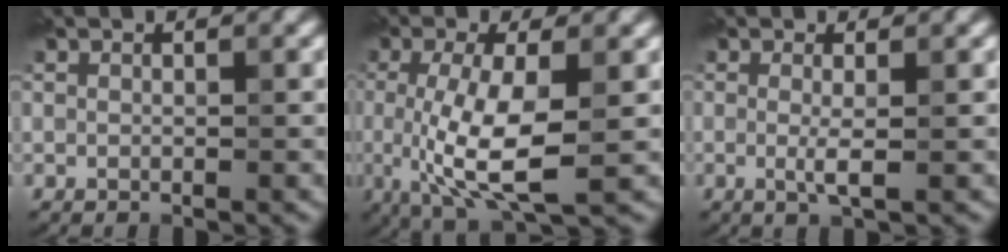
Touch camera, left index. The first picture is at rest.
{"total": 6.7, "force": [-0.5, 2.1, 6.3], "torque": [-0.132, -0.014, -0.007]}
{"total": 1.5, "force": [0.0, 0.1, 1.5], "torque": [-0.033, -0.008, -0.003]}